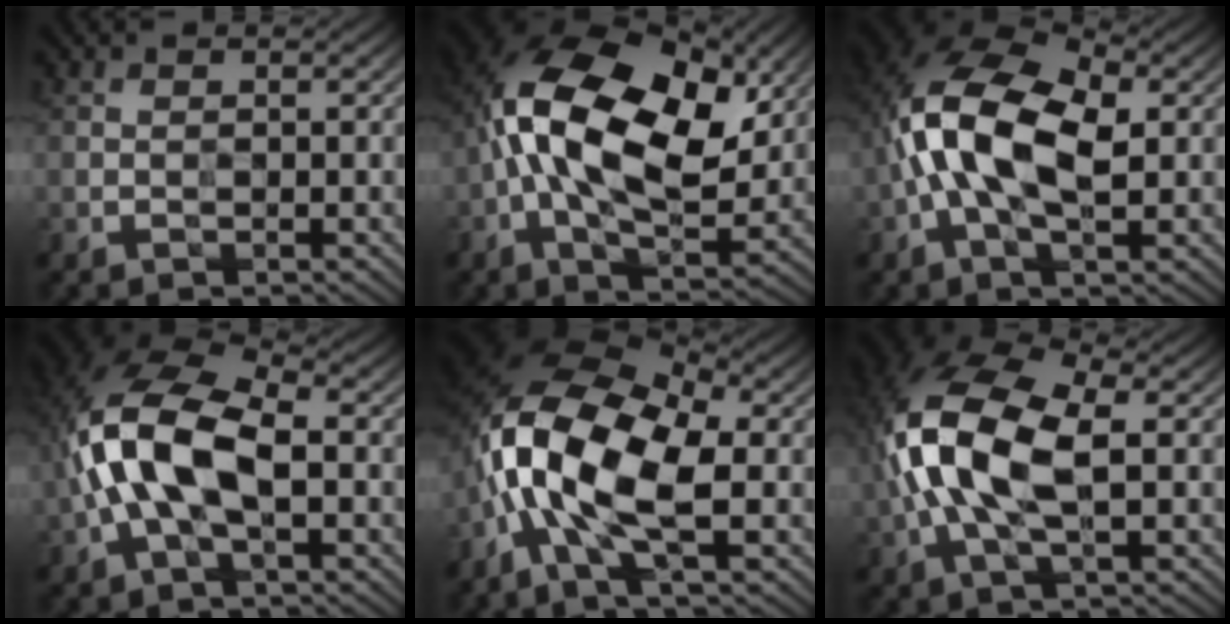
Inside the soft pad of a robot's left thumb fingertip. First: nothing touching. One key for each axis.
{"total": 17.0, "fx": 2.7, "fy": 9.9, "fz": 13.6, "tx": -0.276, "ty": 0.013, "tz": 0.042}
{"total": 12.8, "fx": 0.0, "fy": 6.9, "fz": 10.8, "tx": -0.237, "ty": 0.024, "tz": -0.013}
{"total": 11.9, "fx": -0.8, "fy": 6.2, "fz": 10.1, "tx": -0.236, "ty": 0.020, "tz": -0.024}
{"total": 13.1, "fx": -2.6, "fy": 5.8, "fz": 11.5, "tx": -0.262, "ty": 0.001, "tz": -0.065}
{"total": 13.0, "fx": 0.2, "fy": 6.6, "fz": 11.1, "tx": -0.272, "ty": 0.018, "tz": -0.001}